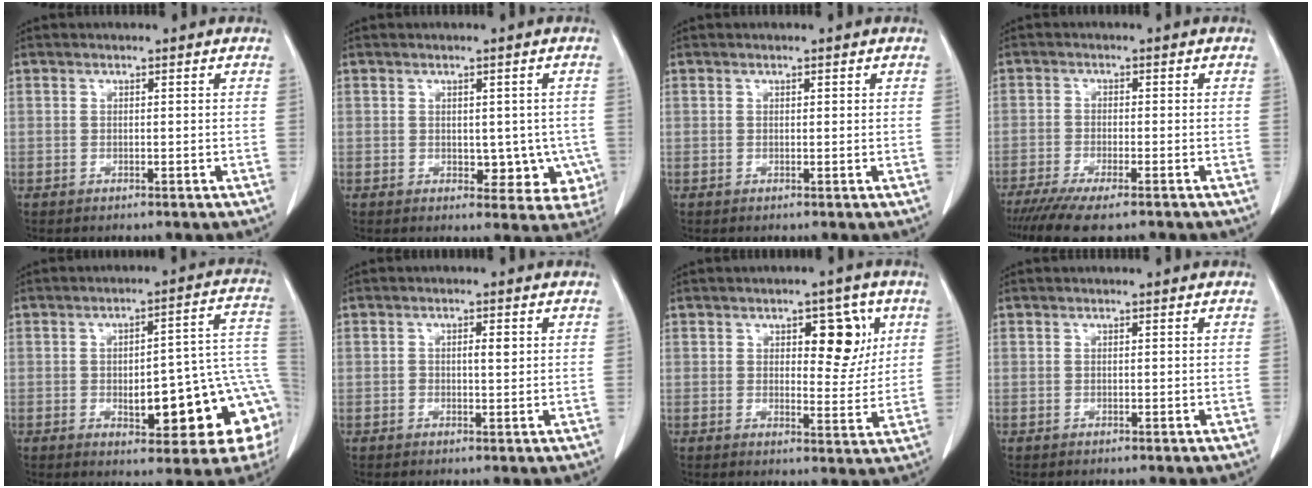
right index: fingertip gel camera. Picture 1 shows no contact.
{"total": 6.7, "force": [-0.8, 4.2, 5.2], "torque": [-0.037, 0.007, 0.000]}
{"total": 0.0}
{"total": 9.5, "force": [-7.4, 1.6, 5.7], "torque": [-0.081, -0.018, -0.112]}
{"total": 17.9, "force": [-4.9, 4.9, 16.5], "torque": [-0.125, 0.042, -0.049]}
{"total": 1.9, "force": [0.3, 0.7, 1.8], "torque": [-0.029, 0.002, 0.004]}
{"total": 7.5, "force": [2.9, 3.4, 6.0], "torque": [-0.068, 0.009, 0.041]}
{"total": 0.0}